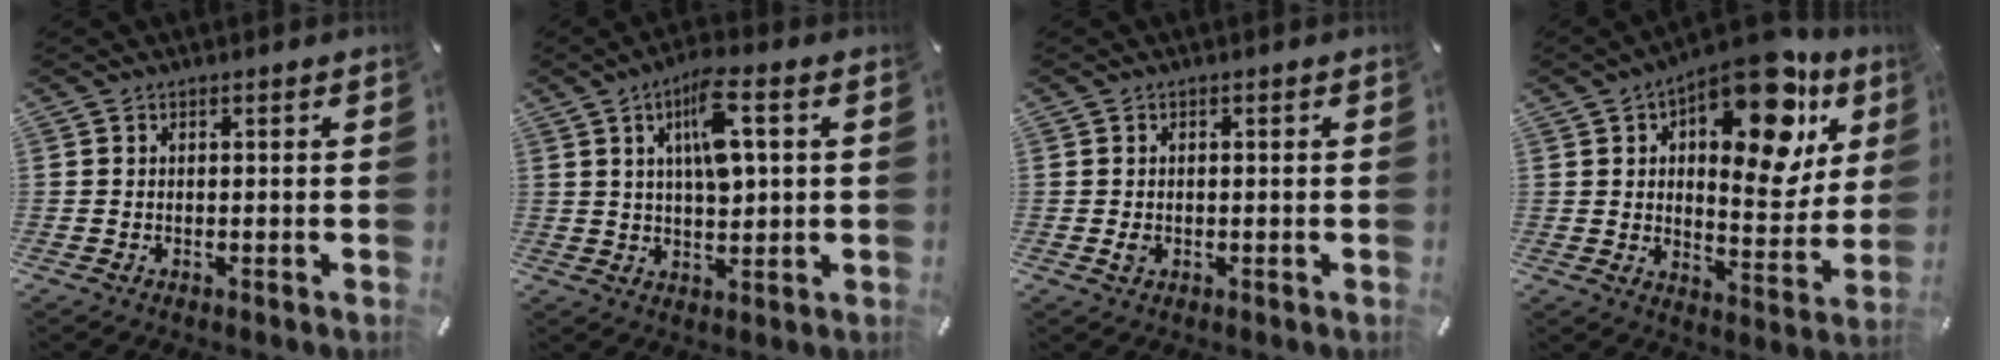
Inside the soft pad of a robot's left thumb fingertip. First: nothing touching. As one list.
[{"total": 9.9, "force": [3.5, 3.5, 8.6], "torque": [-0.146, -0.001, 0.055]}, {"total": 1.6, "force": [-0.2, 1.1, 1.2], "torque": [-0.030, -0.001, -0.006]}, {"total": 20.5, "force": [11.1, 9.4, 14.5], "torque": [-0.194, -0.069, 0.177]}]